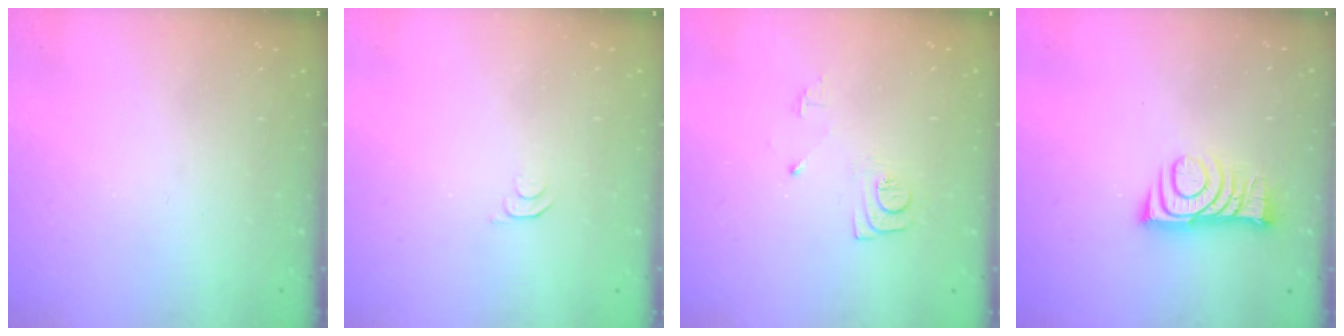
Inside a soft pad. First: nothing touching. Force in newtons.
{"total": 3.9, "press": 3.8, "slide": 0.5}
{"total": 8.4, "press": 8.3, "slide": 0.8}
{"total": 8.8, "press": 8.8, "slide": 0.8}